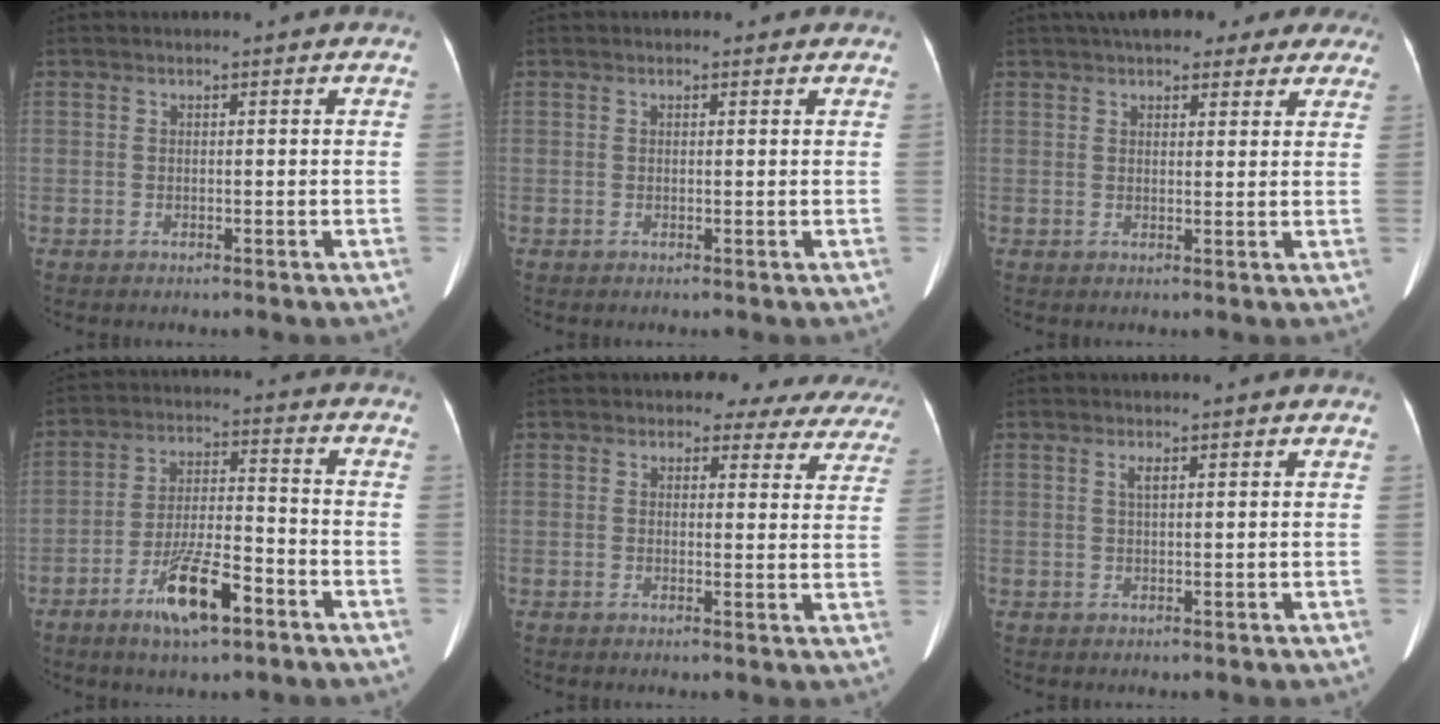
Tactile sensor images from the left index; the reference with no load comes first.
{"total": 0.5, "force": [0.2, 0.4, 0.3], "torque": [-0.010, 0.004, -0.002]}
{"total": 13.6, "force": [10.8, 4.9, 6.5], "torque": [-0.072, 0.041, 0.131]}
{"total": 10.4, "force": [-6.1, 2.3, 8.2], "torque": [-0.157, -0.005, -0.107]}
{"total": 11.6, "force": [10.2, 4.8, 2.6], "torque": [0.008, -0.008, 0.079]}
{"total": 1.1, "force": [0.4, 0.1, 1.0], "torque": [-0.023, 0.005, 0.008]}